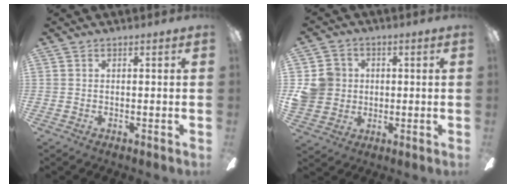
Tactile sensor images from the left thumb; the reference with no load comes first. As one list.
[{"total": 8.3, "force": [0.8, 7.9, 2.4], "torque": [-0.076, 0.016, 0.021]}]